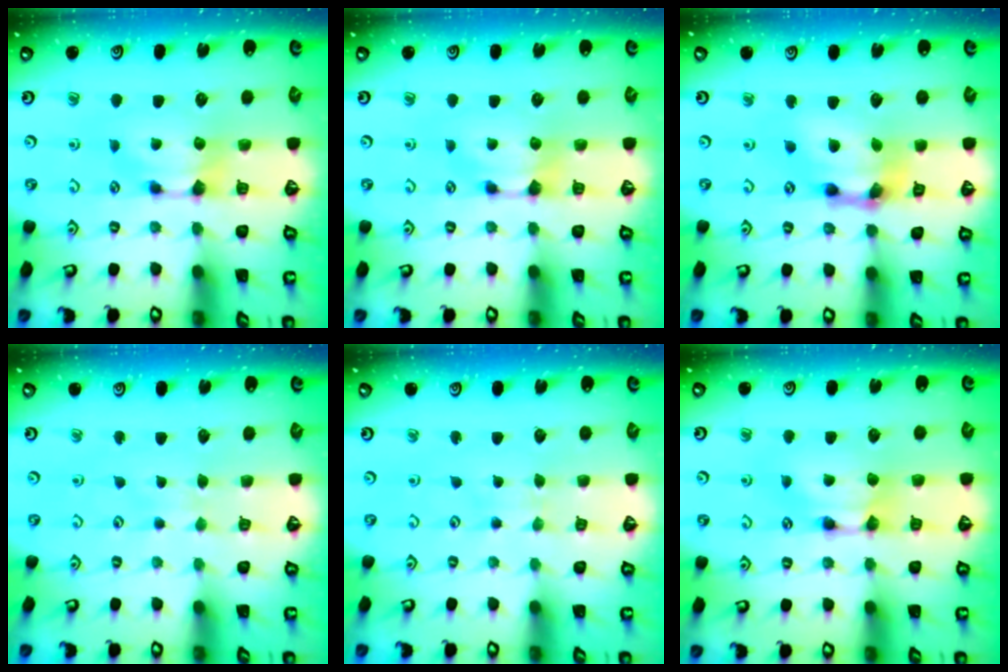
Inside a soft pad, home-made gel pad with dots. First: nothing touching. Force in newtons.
{"total": 0.0}
{"total": 9.1, "press": 8.5, "slide": 3.2}
{"total": 3.6, "press": 3.6, "slide": 0.5}
{"total": 3.6, "press": 3.6, "slide": 0.3}
{"total": 1.9, "press": 1.9, "slide": 0.2}